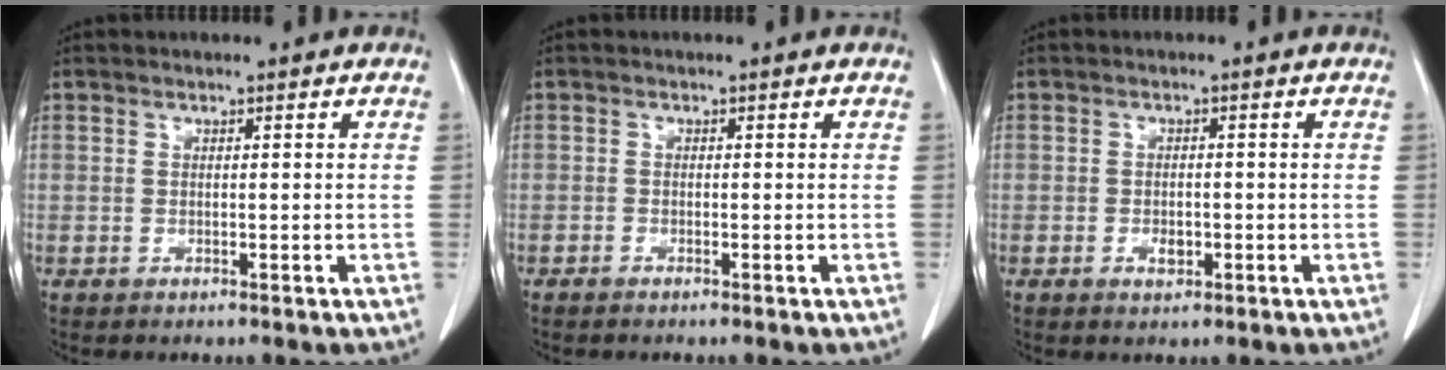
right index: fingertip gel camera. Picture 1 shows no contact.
{"total": 1.0, "force": [-0.7, 0.6, 0.5], "torque": [-0.014, 0.000, -0.011]}
{"total": 2.7, "force": [-1.0, 1.7, 1.9], "torque": [-0.031, 0.005, -0.009]}